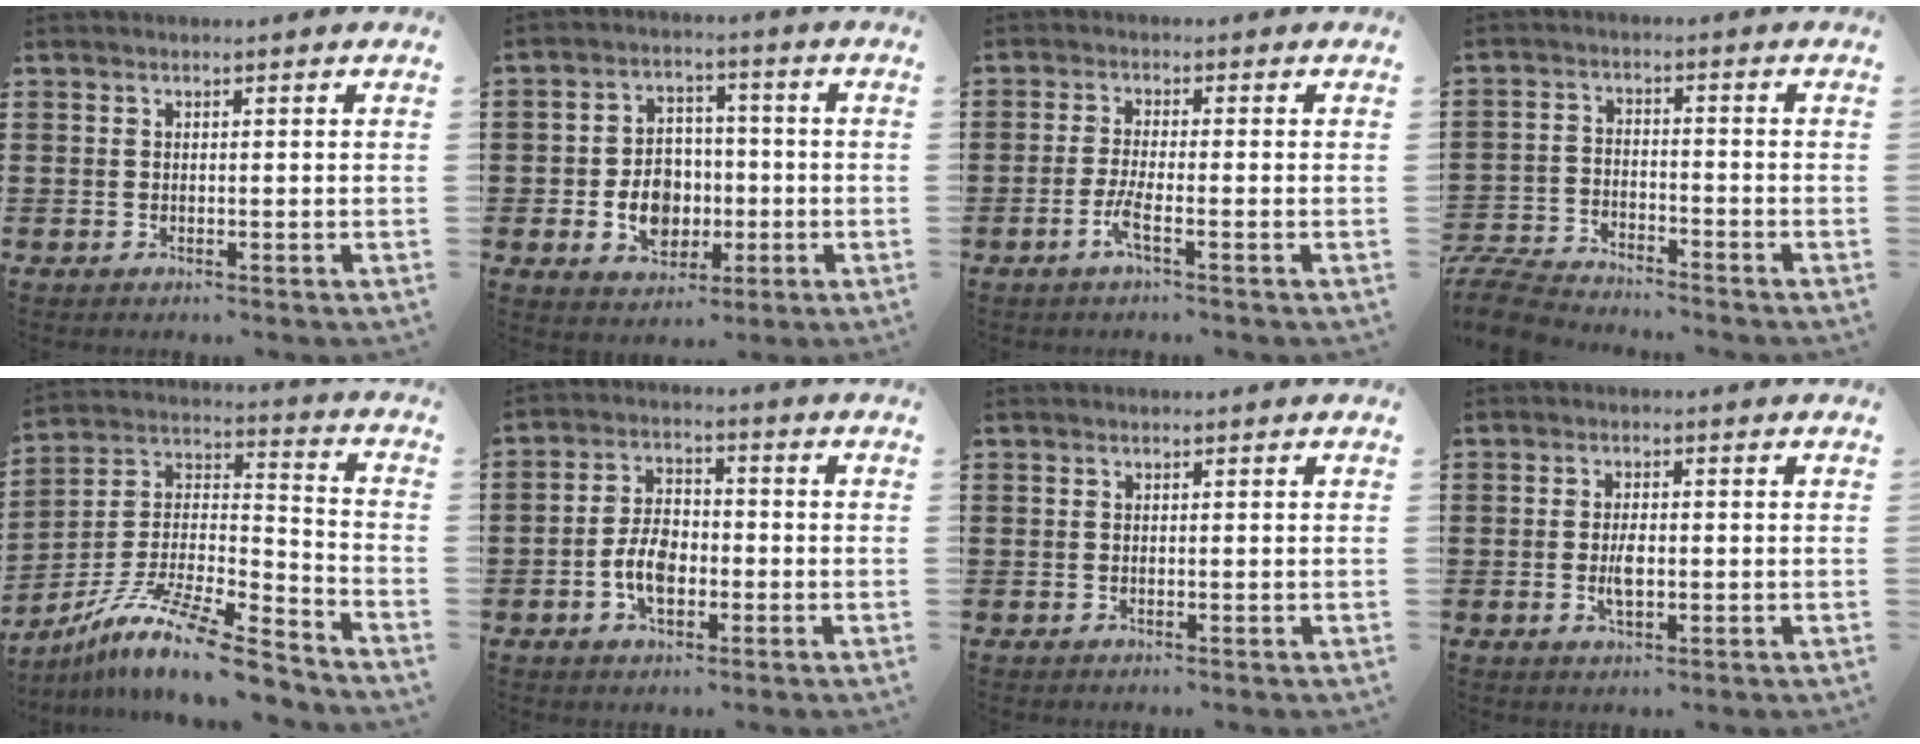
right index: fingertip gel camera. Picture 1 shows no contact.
{"total": 7.5, "force": [-1.4, 6.1, 4.1], "torque": [-0.073, 0.011, -0.025]}
{"total": 3.2, "force": [-1.8, 0.1, 2.7], "torque": [-0.068, -0.009, -0.039]}
{"total": 6.5, "force": [-6.3, 1.1, 1.3], "torque": [-0.040, 0.007, -0.128]}
{"total": 12.7, "force": [-10.1, 1.8, 7.4], "torque": [-0.144, 0.013, -0.197]}
{"total": 5.9, "force": [-1.8, 3.4, 4.4], "torque": [-0.100, 0.006, -0.037]}
{"total": 0.0}
{"total": 3.2, "force": [-0.4, 1.3, 2.9], "torque": [-0.054, 0.001, -0.007]}